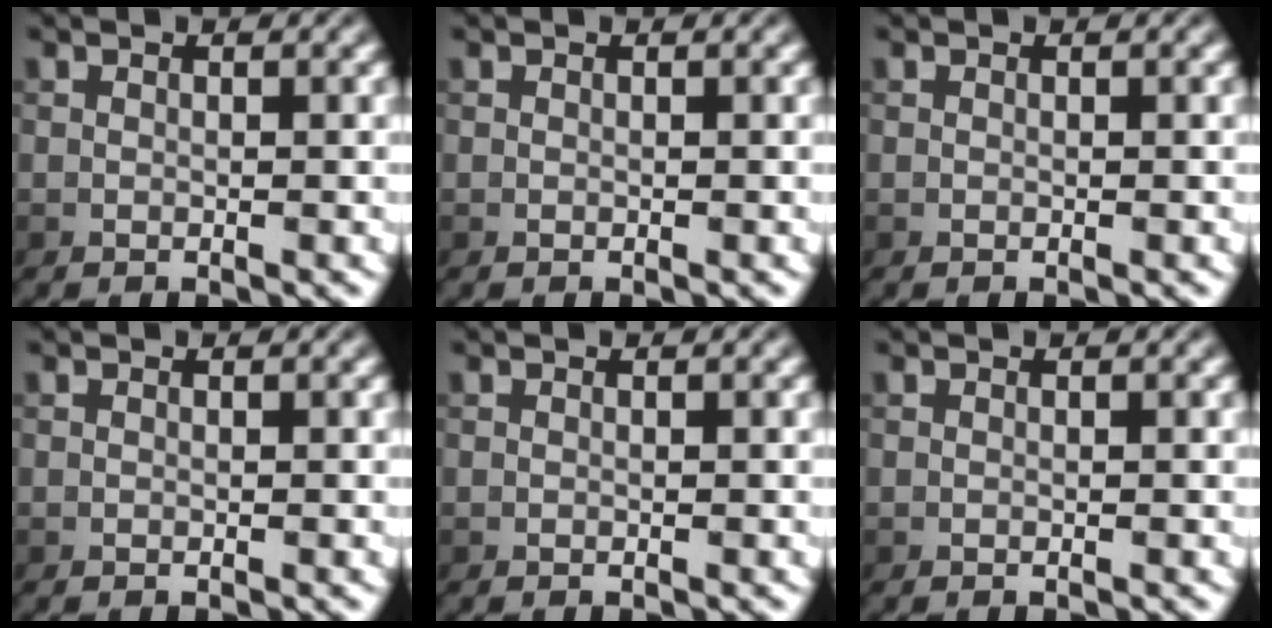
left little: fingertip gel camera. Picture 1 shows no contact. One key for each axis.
{"total": 0.0}
{"total": 0.0}
{"total": 0.0}
{"total": 0.0}
{"total": 0.0}